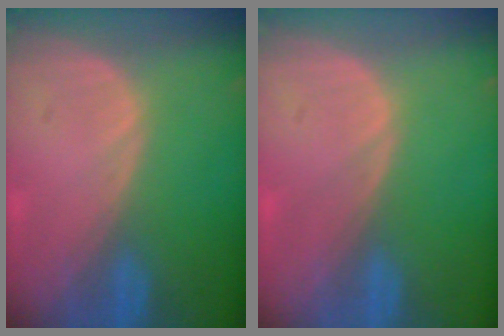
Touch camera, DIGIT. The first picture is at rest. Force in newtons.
{"total": 0.0}